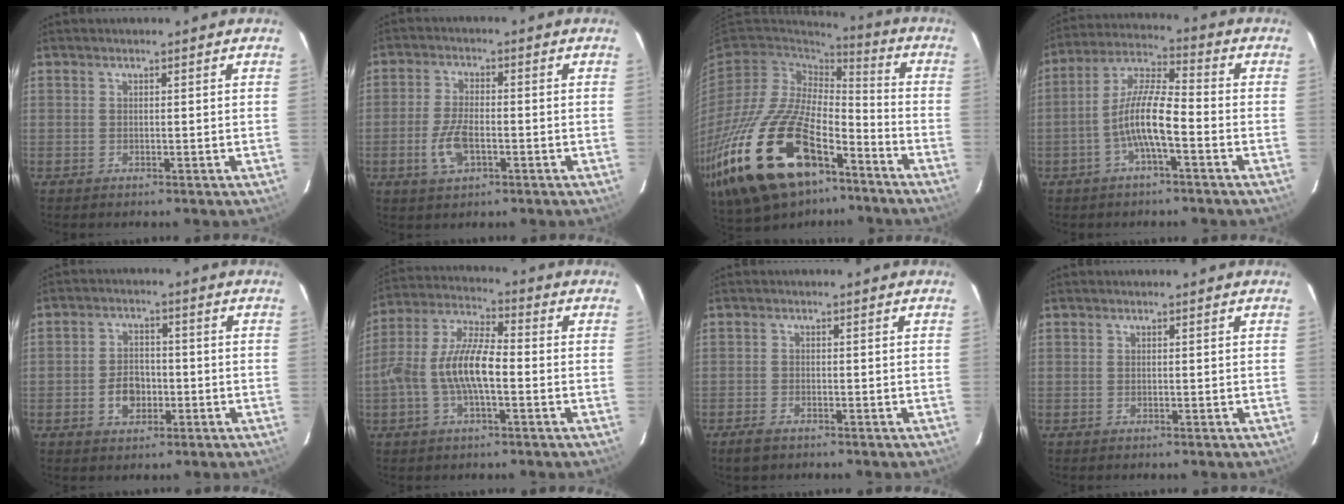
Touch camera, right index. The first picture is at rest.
{"total": 6.7, "force": [-2.3, 3.3, 5.4], "torque": [-0.118, -0.002, -0.041]}
{"total": 29.7, "force": [-15.8, 14.8, 20.3], "torque": [-0.427, -0.024, -0.264]}
{"total": 9.3, "force": [-3.5, 1.8, 8.5], "torque": [-0.181, 0.011, -0.067]}
{"total": 5.7, "force": [-1.9, 4.2, 3.4], "torque": [-0.067, 0.013, -0.026]}
{"total": 11.3, "force": [-2.5, 4.0, 10.3], "torque": [-0.219, 0.009, -0.049]}
{"total": 2.9, "force": [-2.2, 1.3, 1.4], "torque": [-0.038, -0.003, -0.041]}
{"total": 0.0}